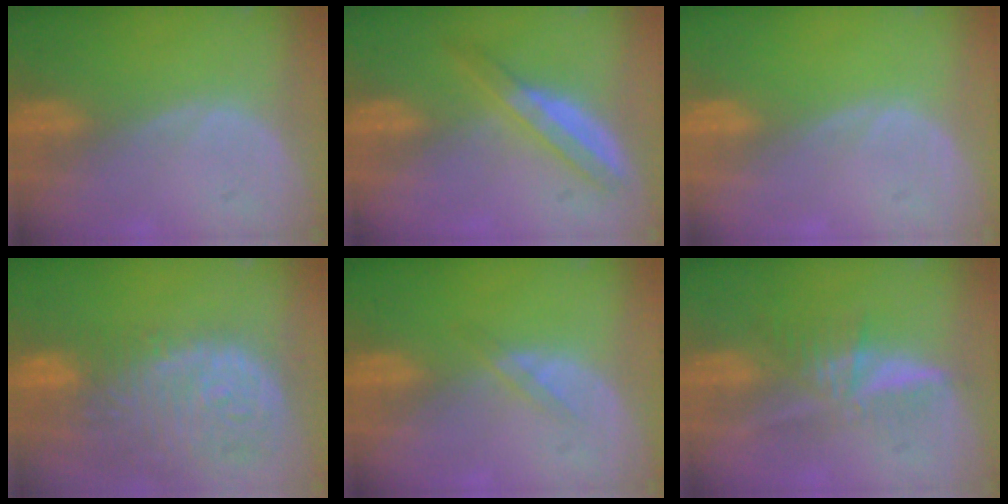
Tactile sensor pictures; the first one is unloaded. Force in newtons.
{"total": 5.1, "press": 4.8, "slide": 1.7}
{"total": 0.0}
{"total": 14.5, "press": 11.9, "slide": 8.2}
{"total": 1.5, "press": 1.5, "slide": 0.1}
{"total": 5.8, "press": 5.5, "slide": 2.0}